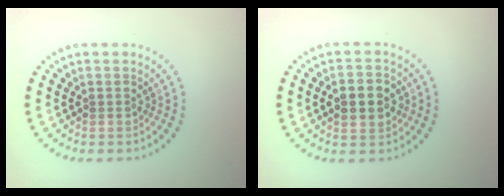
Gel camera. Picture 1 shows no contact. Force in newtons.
{"total": 4.6, "press": 4.6, "slide": 0.2}